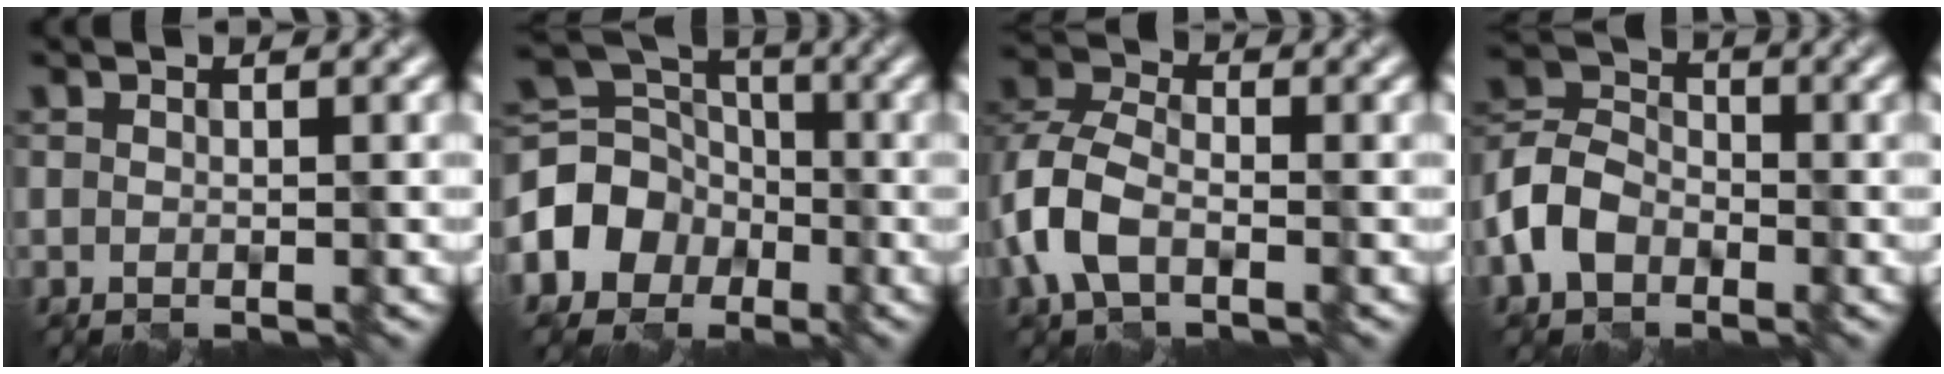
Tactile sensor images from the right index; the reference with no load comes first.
{"total": 6.2, "force": [-2.3, 5.2, 2.4], "torque": [-0.043, 0.009, -0.063]}
{"total": 5.5, "force": [-1.8, 3.6, 3.7], "torque": [-0.094, 0.002, -0.046]}
{"total": 5.2, "force": [-2.5, 3.9, 2.5], "torque": [-0.054, 0.007, -0.059]}